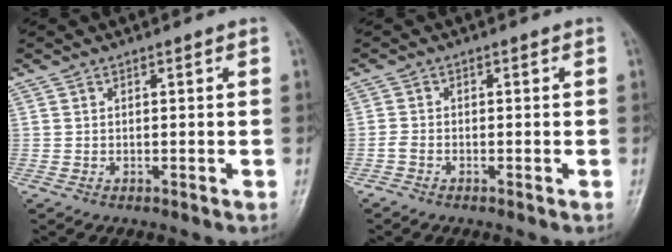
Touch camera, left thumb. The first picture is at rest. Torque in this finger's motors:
{"motor_torque": [-0.16, 0.15, -0.29, -0.05, 0.00]}